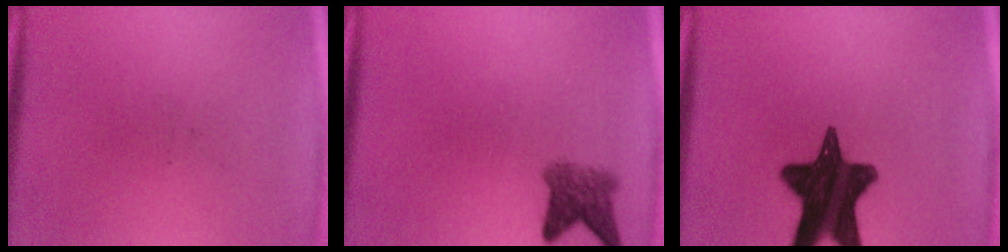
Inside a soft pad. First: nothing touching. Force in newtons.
{"total": 3.7}
{"total": 15.6}